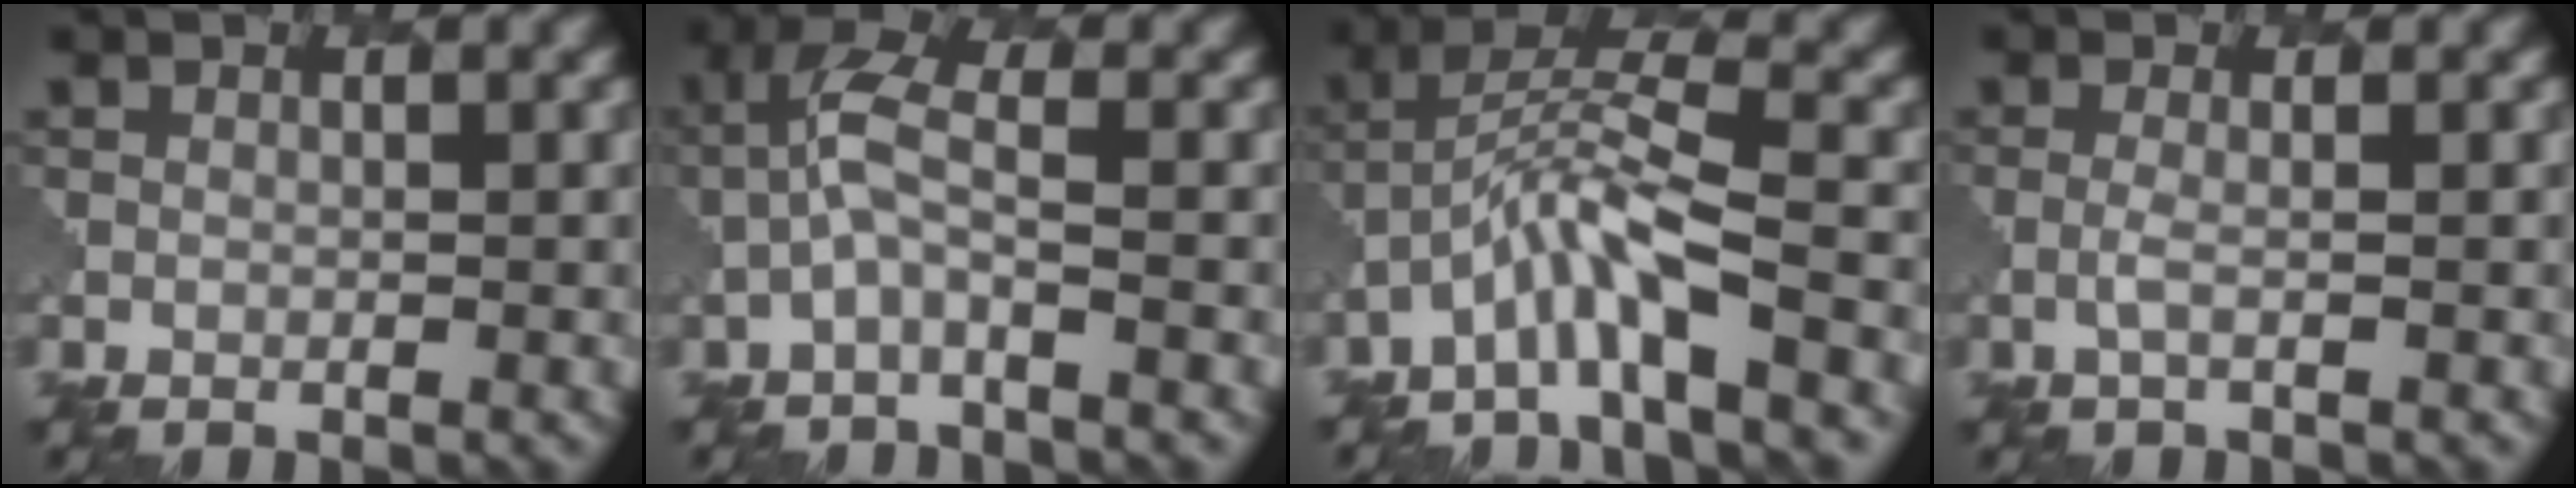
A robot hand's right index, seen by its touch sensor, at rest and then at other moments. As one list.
[{"total": 3.0, "force": [-0.9, 0.8, 2.8], "torque": [-0.066, 0.013, -0.026]}, {"total": 5.4, "force": [-2.9, 0.9, 4.5], "torque": [-0.086, 0.013, -0.061]}, {"total": 1.1, "force": [0.0, 0.3, 1.1], "torque": [-0.019, 0.000, -0.007]}]